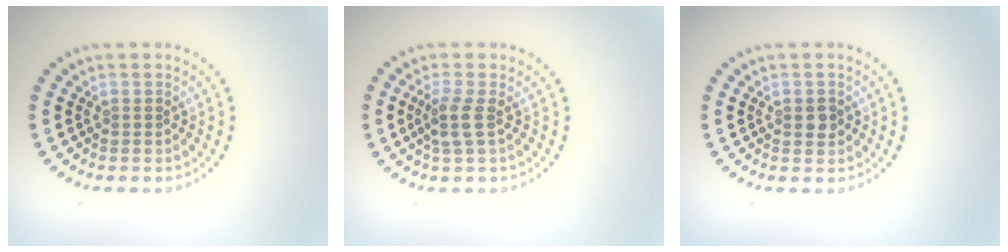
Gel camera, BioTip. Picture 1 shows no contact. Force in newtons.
{"total": 1.9, "press": 1.6, "slide": 1.1}
{"total": 1.2, "press": 1.2, "slide": 0.2}